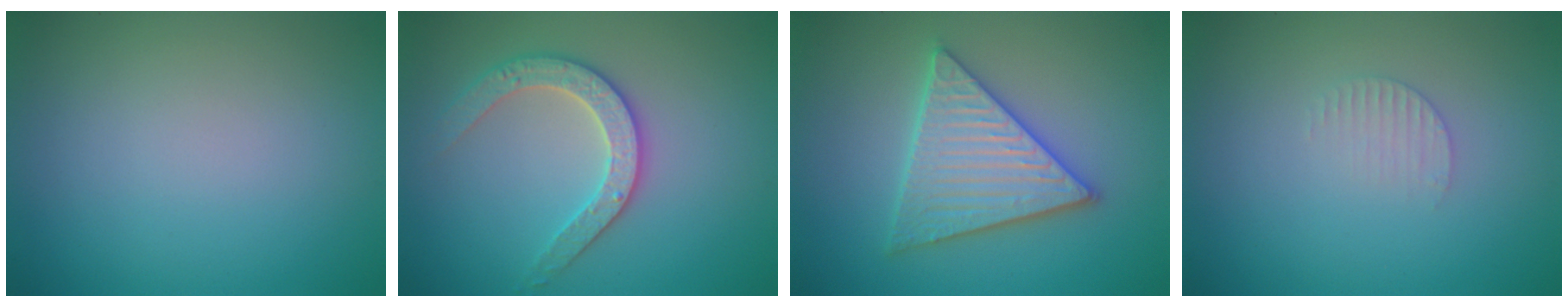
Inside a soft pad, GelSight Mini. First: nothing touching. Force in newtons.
{"total": 3.1, "press": 3.1, "slide": 0.2}
{"total": 5.6, "press": 5.5, "slide": 0.7}
{"total": 1.3, "press": 1.2, "slide": 0.4}